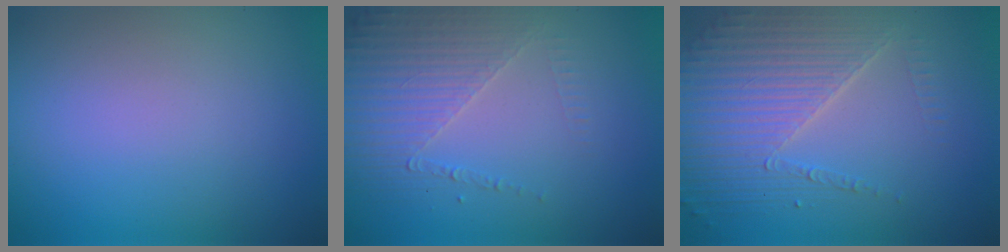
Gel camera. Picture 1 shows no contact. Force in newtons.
{"total": 4.9, "press": 3.2, "slide": 3.7}
{"total": 5.4, "press": 4.4, "slide": 3.2}